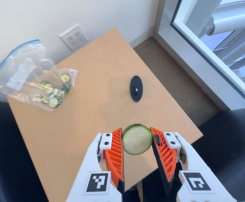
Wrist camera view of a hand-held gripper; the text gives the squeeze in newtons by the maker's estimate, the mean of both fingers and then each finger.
{"total": 8.9, "left": 9.1, "right": 8.7}